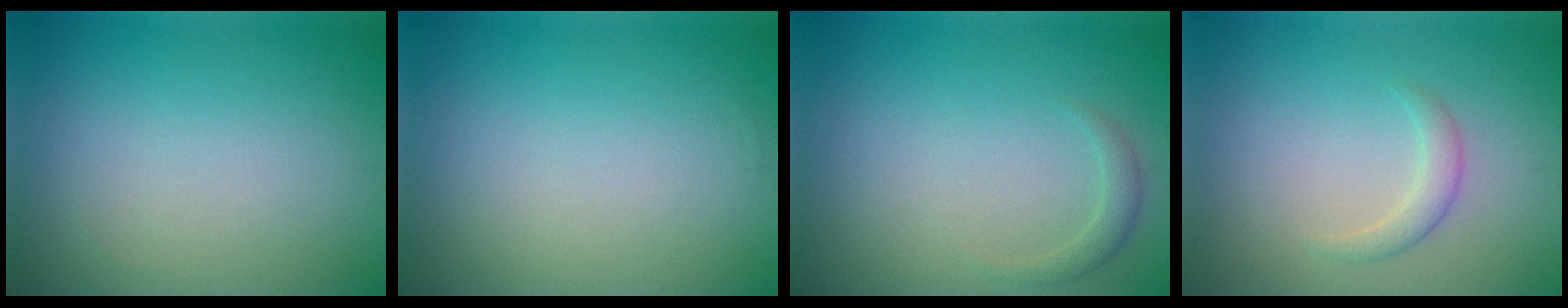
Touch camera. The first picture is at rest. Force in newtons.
{"total": 0.0}
{"total": 1.2, "press": 1.2, "slide": 0.1}
{"total": 1.6, "press": 1.6, "slide": 0.2}